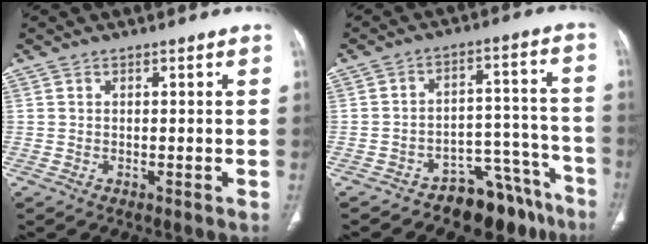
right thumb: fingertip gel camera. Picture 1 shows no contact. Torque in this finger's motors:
{"motor_torque": [1.45, -0.02, -0.08, -0.09, 0.00]}